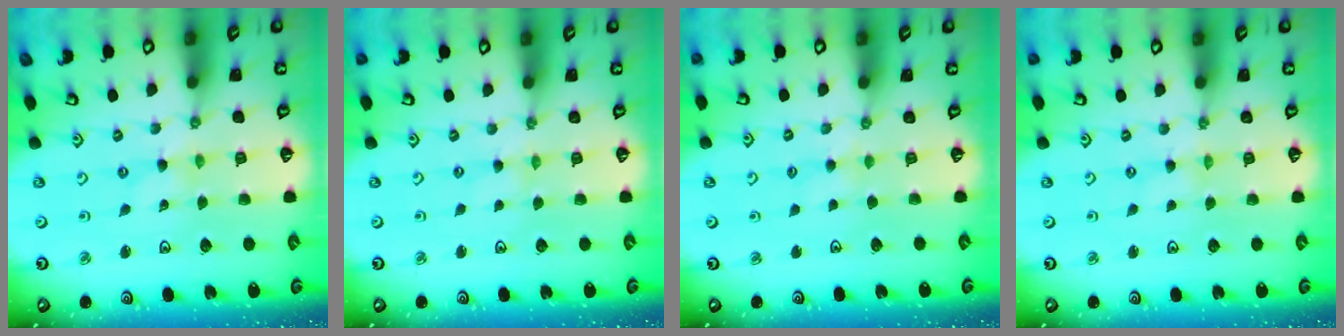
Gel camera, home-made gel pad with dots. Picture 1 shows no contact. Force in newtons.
{"total": 0.0}
{"total": 3.2, "press": 3.2, "slide": 0.4}
{"total": 0.0}